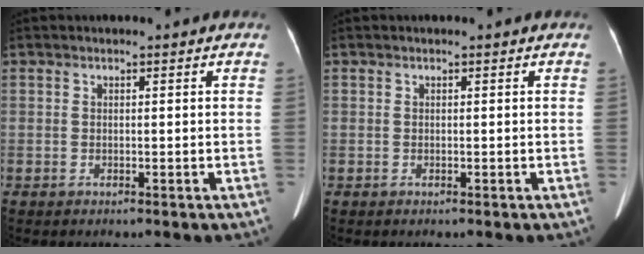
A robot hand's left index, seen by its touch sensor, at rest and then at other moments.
{"total": 0.0}